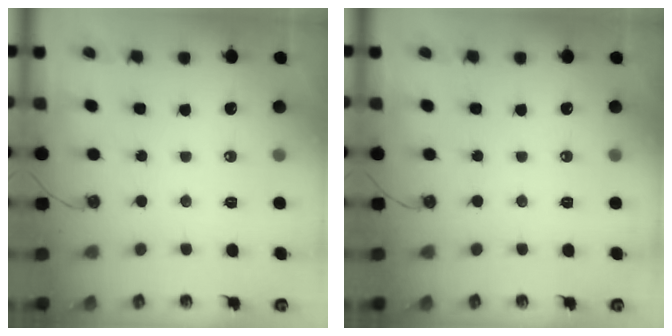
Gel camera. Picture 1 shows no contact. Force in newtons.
{"total": 0.0}